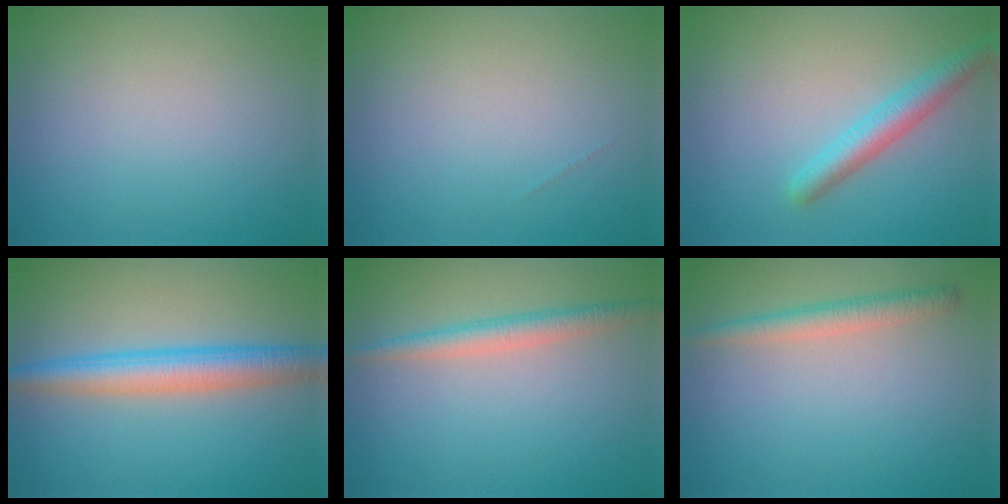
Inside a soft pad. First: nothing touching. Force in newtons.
{"total": 0.0}
{"total": 2.9, "press": 2.9, "slide": 0.1}
{"total": 4.8, "press": 4.8, "slide": 0.1}
{"total": 2.5, "press": 2.5, "slide": 0.1}
{"total": 2.1, "press": 2.1, "slide": 0.1}